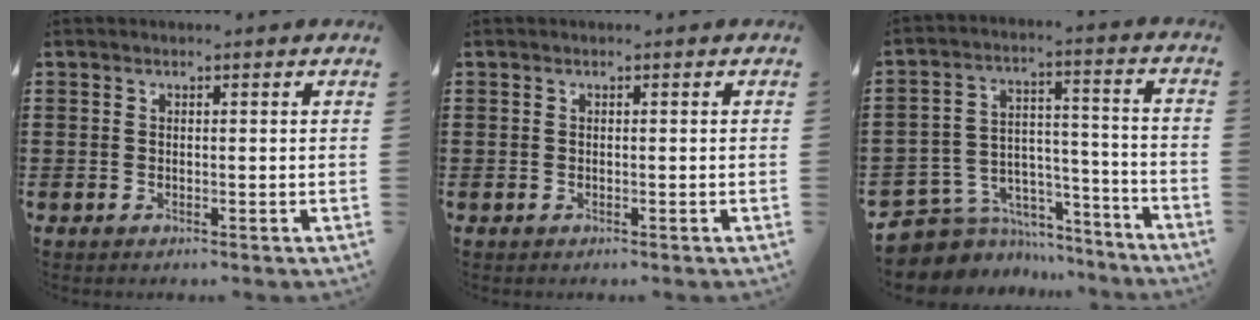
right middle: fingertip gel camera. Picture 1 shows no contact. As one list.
[{"total": 0.0}, {"total": 6.9, "force": [-5.7, 3.9, 0.8], "torque": [-0.030, 0.000, -0.107]}]